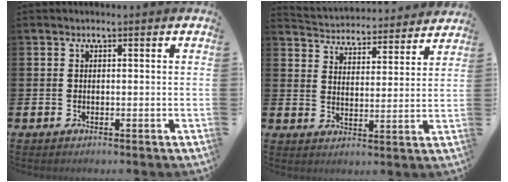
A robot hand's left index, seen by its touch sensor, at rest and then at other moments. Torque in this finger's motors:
{"motor_torque": [0.90, -1.24, 0.26, 0.00]}